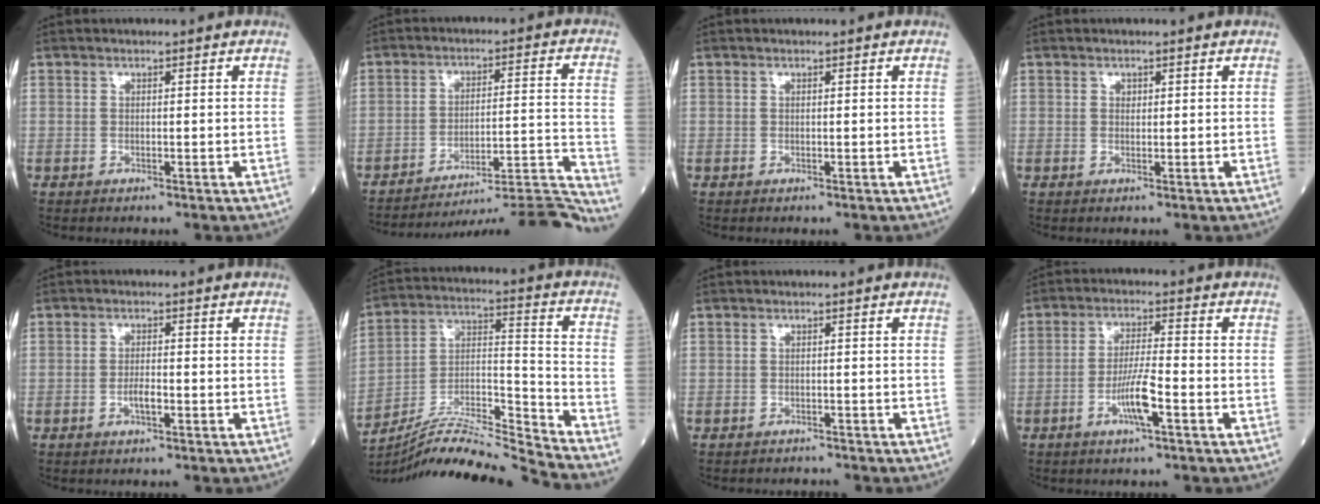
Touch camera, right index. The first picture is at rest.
{"total": 19.6, "force": [-18.9, -2.5, 4.3], "torque": [-0.018, 0.022, -0.260]}
{"total": 0.0}
{"total": 0.6, "force": [0.3, 0.5, 0.3], "torque": [-0.001, -0.001, 0.004]}
{"total": 2.3, "force": [-0.9, 0.5, 2.0], "torque": [-0.036, 0.002, -0.016]}
{"total": 17.0, "force": [-16.3, -2.0, 4.7], "torque": [-0.083, 0.026, -0.287]}
{"total": 1.5, "force": [-1.4, 0.1, -0.3], "torque": [0.005, -0.005, -0.022]}
{"total": 6.0, "force": [-2.6, 0.2, 5.4], "torque": [-0.105, -0.003, -0.049]}